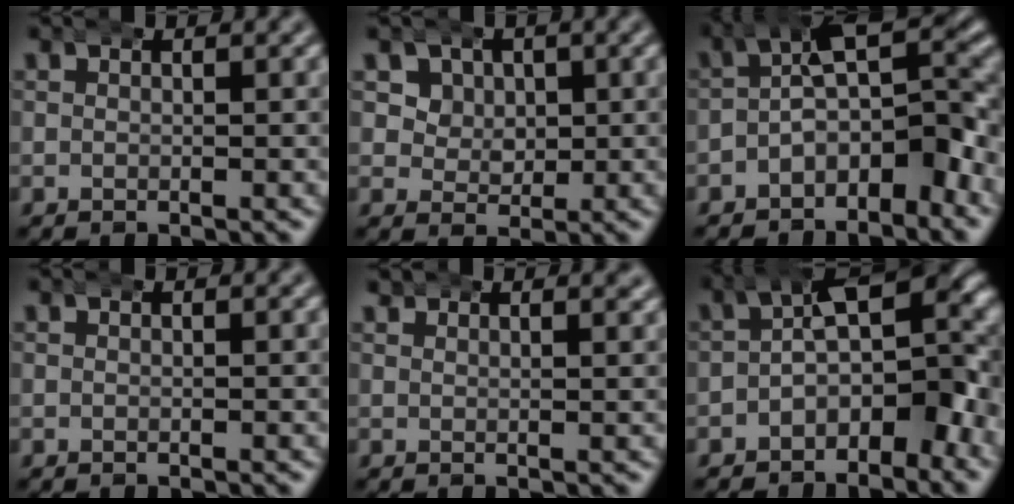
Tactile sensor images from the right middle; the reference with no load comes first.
{"total": 7.4, "force": [3.4, 5.6, 3.4], "torque": [-0.062, 0.009, 0.048]}
{"total": 9.1, "force": [-1.3, 5.4, 7.1], "torque": [-0.076, 0.003, -0.031]}
{"total": 0.0}
{"total": 1.5, "force": [1.3, 0.2, 0.7], "torque": [-0.005, 0.006, 0.016]}
{"total": 10.5, "force": [0.5, 5.9, 8.7], "torque": [-0.087, 0.005, -0.001]}